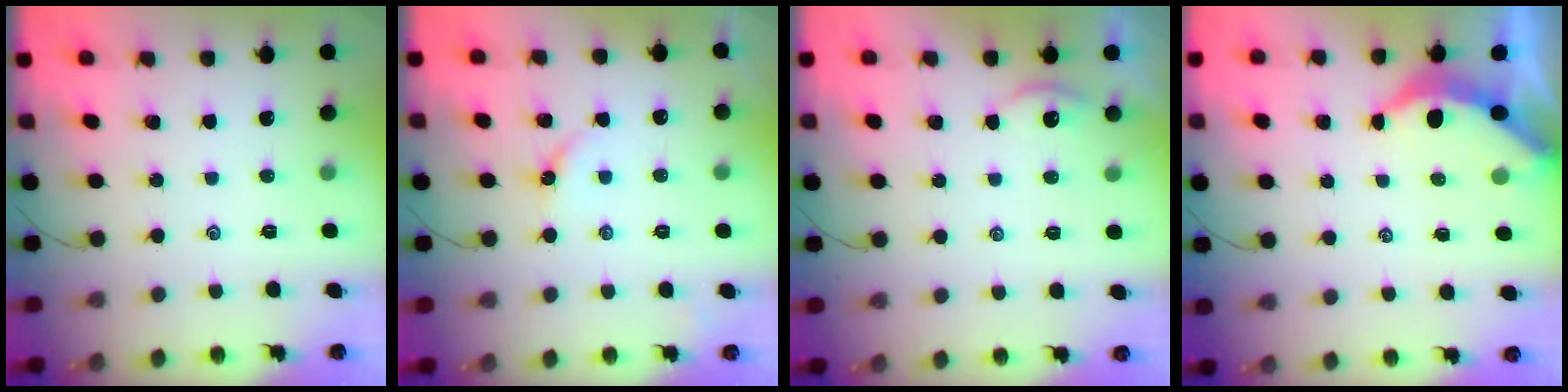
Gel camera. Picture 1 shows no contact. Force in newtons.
{"total": 3.4, "press": 3.3, "slide": 0.4}
{"total": 2.2, "press": 2.2, "slide": 0.3}
{"total": 3.7, "press": 3.6, "slide": 0.4}